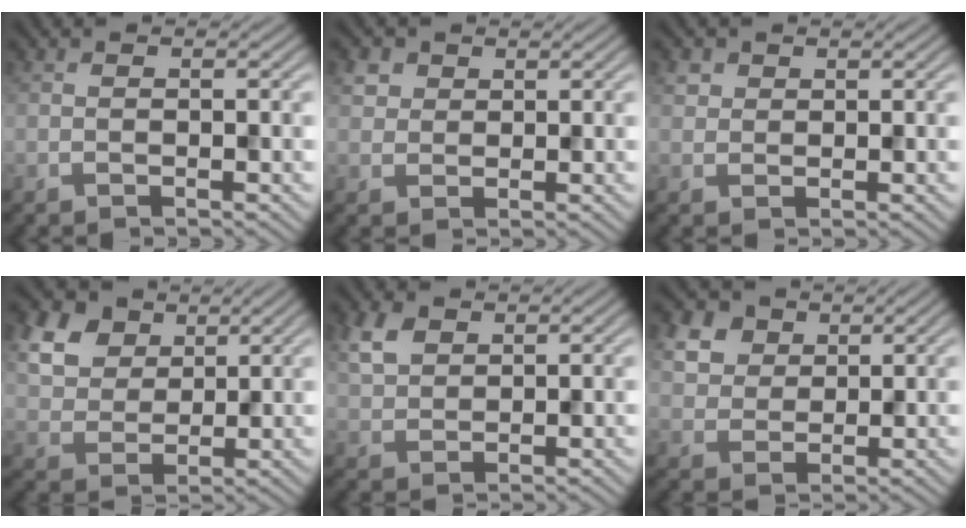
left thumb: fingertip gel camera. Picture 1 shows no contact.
{"total": 2.5, "force": [1.2, 2.0, 0.8], "torque": [-0.026, 0.001, 0.025]}
{"total": 1.6, "force": [0.8, 1.4, 0.4], "torque": [-0.011, 0.000, 0.017]}
{"total": 9.0, "force": [4.8, 6.0, 4.7], "torque": [-0.161, 0.005, 0.099]}
{"total": 4.3, "force": [2.3, 2.7, 2.5], "torque": [-0.066, 0.006, 0.048]}
{"total": 5.8, "force": [3.0, 4.2, 2.7], "torque": [-0.091, 0.004, 0.059]}